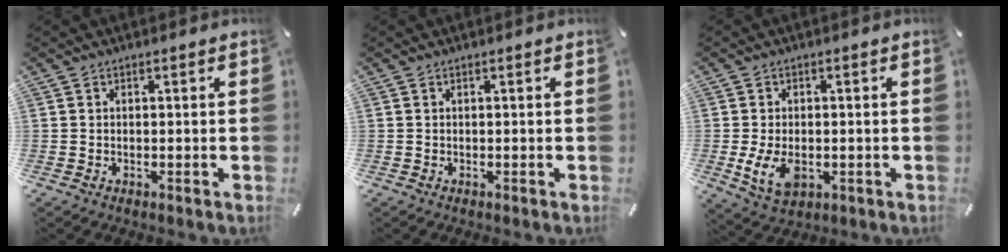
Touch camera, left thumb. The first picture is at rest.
{"total": 0.0}
{"total": 7.3, "force": [-1.3, 4.9, 5.3], "torque": [-0.112, -0.003, -0.023]}